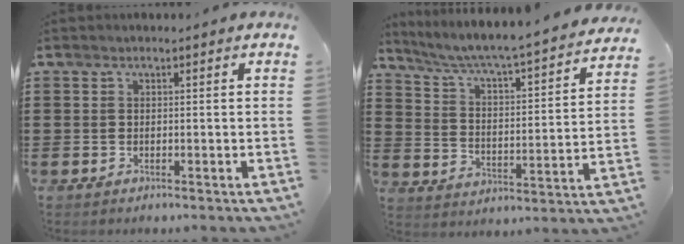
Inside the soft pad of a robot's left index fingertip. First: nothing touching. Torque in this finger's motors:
{"motor_torque": [0.68, -0.24, 0.22, 0.14]}